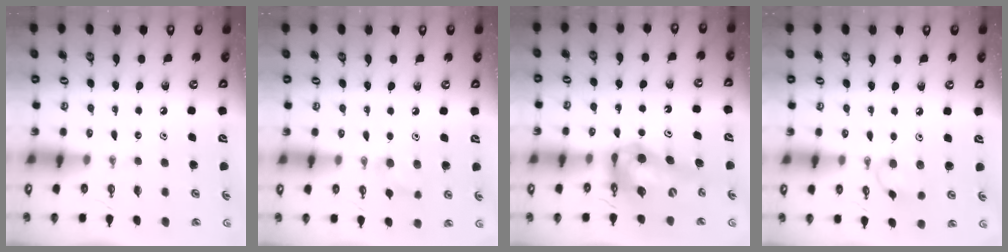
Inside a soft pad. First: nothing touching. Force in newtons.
{"total": 6.9, "press": 6.7, "slide": 1.3}
{"total": 14.3, "press": 13.7, "slide": 4.2}
{"total": 7.4, "press": 7.2, "slide": 1.7}